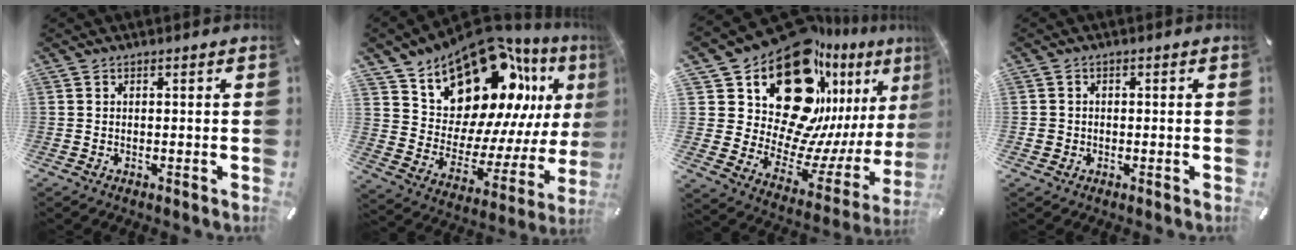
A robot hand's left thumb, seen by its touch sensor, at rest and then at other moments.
{"total": 20.5, "force": [15.1, 11.0, 8.5], "torque": [-0.118, -0.117, 0.268]}
{"total": 25.1, "force": [14.8, 14.2, 14.4], "torque": [-0.211, -0.147, 0.282]}
{"total": 2.2, "force": [-0.4, 2.1, 0.5], "torque": [-0.009, 0.005, -0.009]}